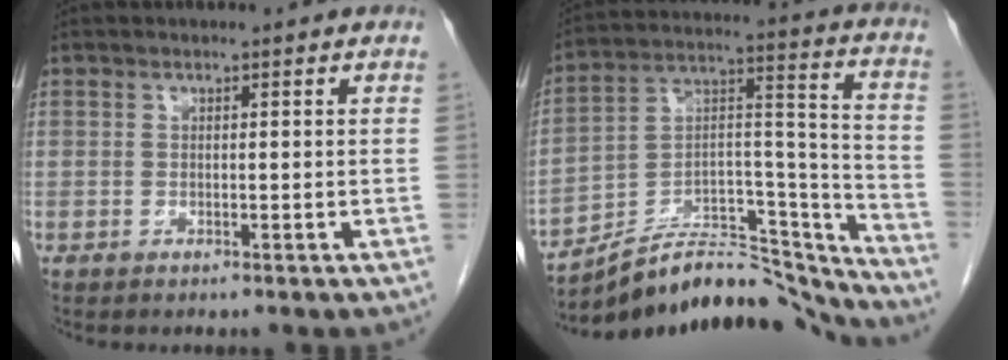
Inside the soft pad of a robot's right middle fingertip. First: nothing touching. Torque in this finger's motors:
{"motor_torque": [1.08, -0.88, 0.26, 0.04]}